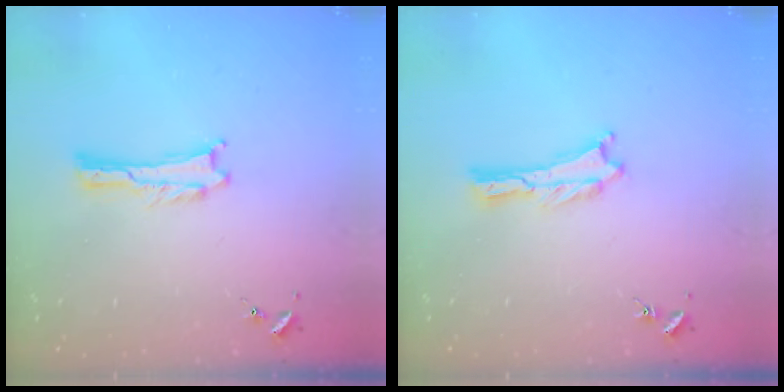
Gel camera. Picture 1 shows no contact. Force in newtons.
{"total": 0.0}